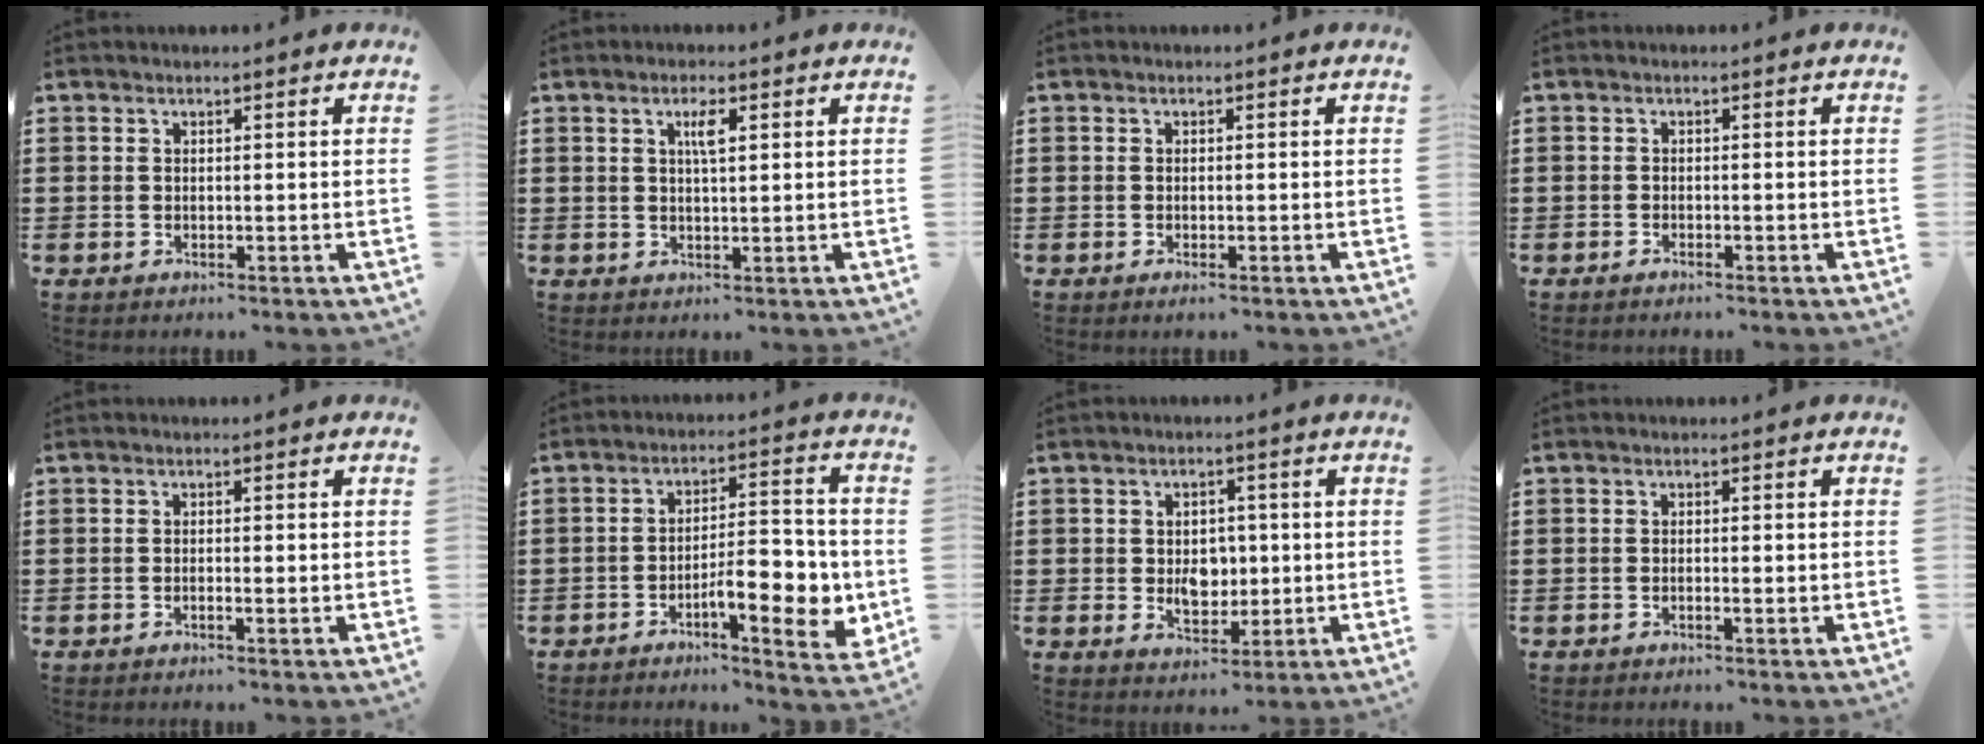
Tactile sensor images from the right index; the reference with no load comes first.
{"total": 2.8, "force": [1.0, 0.6, 2.5], "torque": [-0.043, 0.004, 0.013]}
{"total": 0.5, "force": [-0.2, -0.2, 0.5], "torque": [-0.007, -0.004, -0.003]}
{"total": 0.7, "force": [-0.7, 0.0, 0.2], "torque": [-0.005, -0.002, -0.014]}
{"total": 0.8, "force": [-0.3, 0.2, 0.7], "torque": [-0.013, -0.002, -0.005]}
{"total": 9.5, "force": [-3.1, 3.3, 8.3], "torque": [-0.108, -0.004, -0.051]}
{"total": 4.9, "force": [0.0, 3.4, 3.5], "torque": [-0.057, 0.003, -0.005]}
{"total": 0.6, "force": [-0.2, 0.1, 0.5], "torque": [-0.010, -0.003, -0.004]}